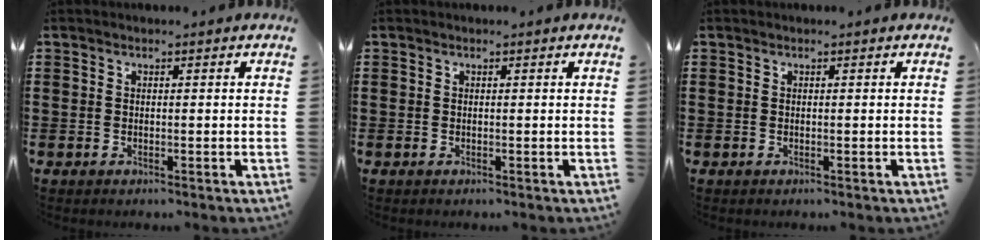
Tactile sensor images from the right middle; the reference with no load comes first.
{"total": 0.0}
{"total": 0.0}